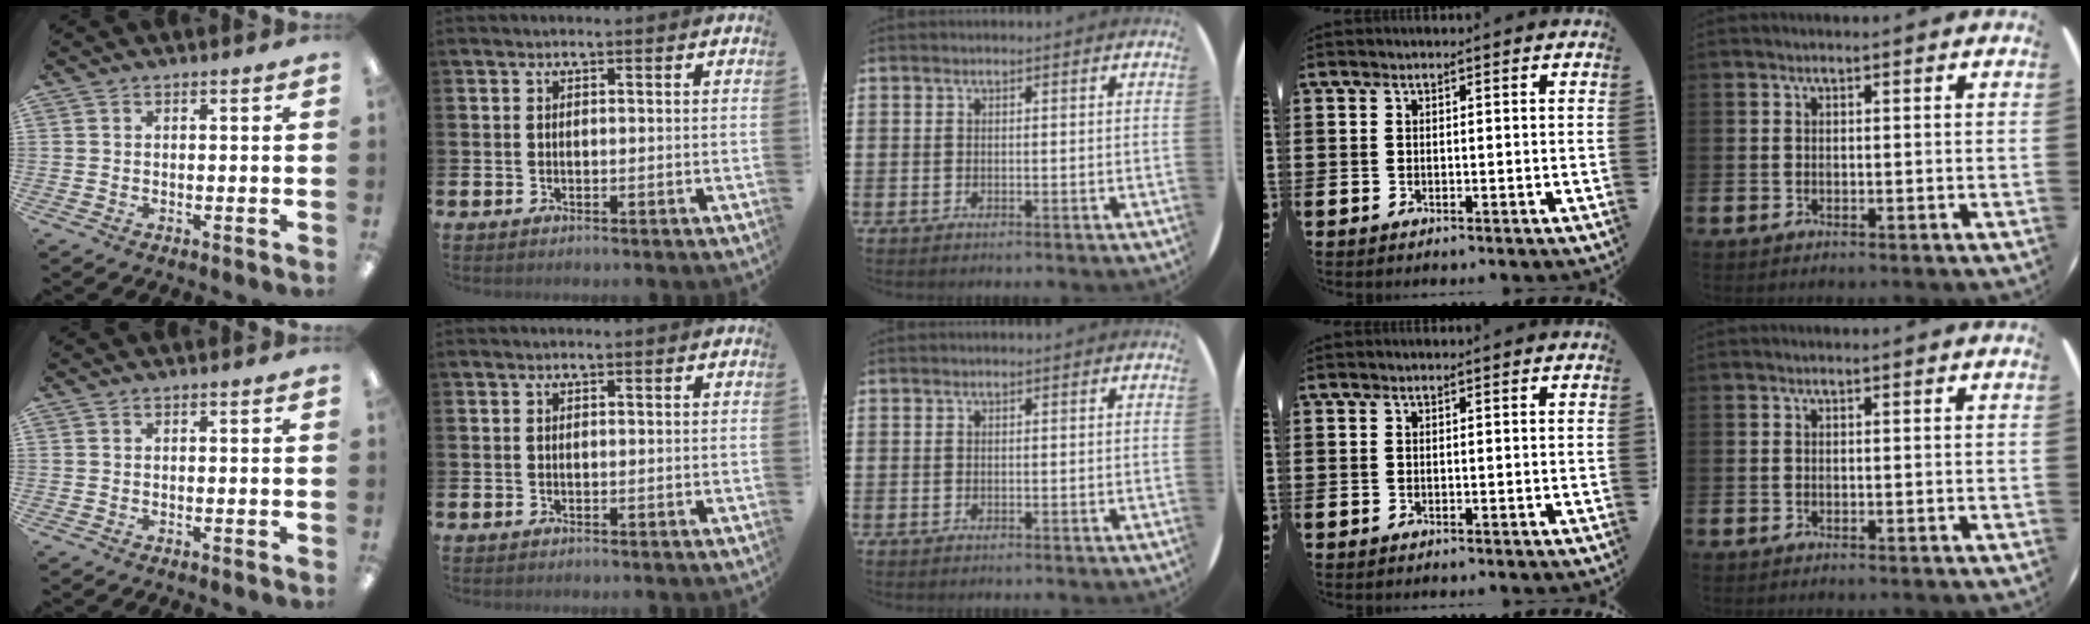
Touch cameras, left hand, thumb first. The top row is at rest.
{}